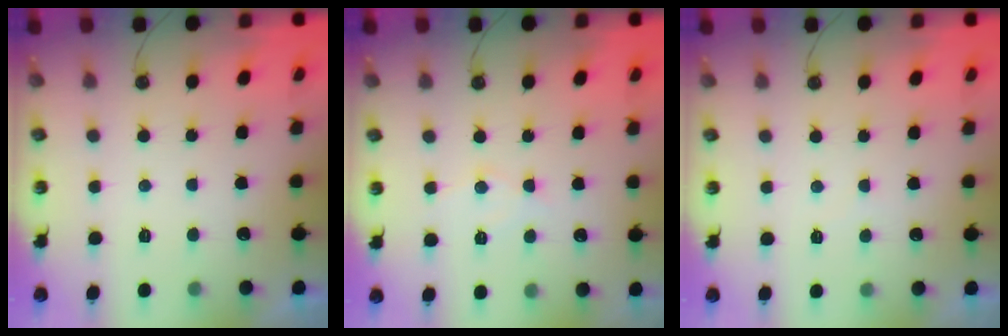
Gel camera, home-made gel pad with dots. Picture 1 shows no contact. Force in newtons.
{"total": 5.9, "press": 5.8, "slide": 0.6}
{"total": 2.4, "press": 2.4, "slide": 0.4}